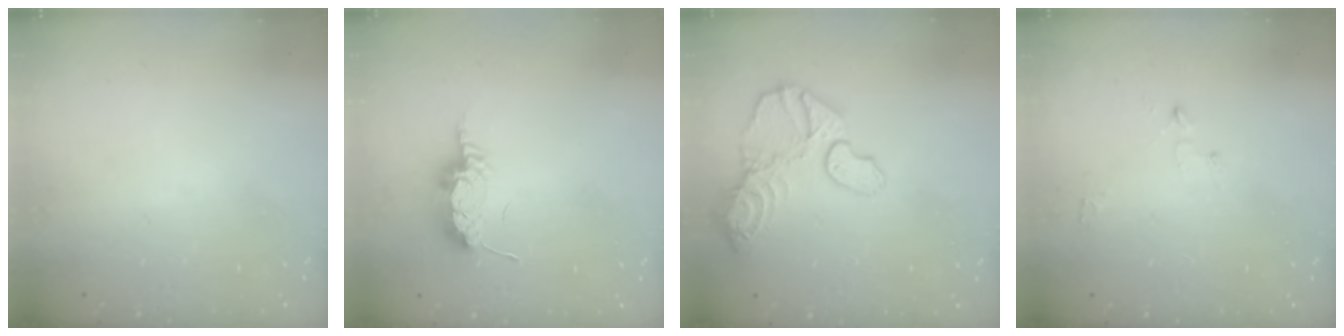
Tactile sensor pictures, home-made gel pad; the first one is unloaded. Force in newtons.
{"total": 7.7, "press": 7.4, "slide": 1.8}
{"total": 14.9, "press": 14.8, "slide": 1.5}
{"total": 2.9, "press": 2.8, "slide": 0.3}